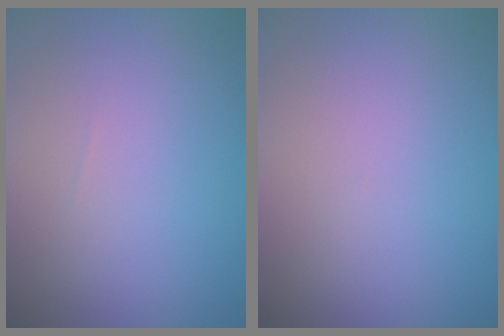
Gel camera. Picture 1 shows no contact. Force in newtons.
{"total": 0.0}